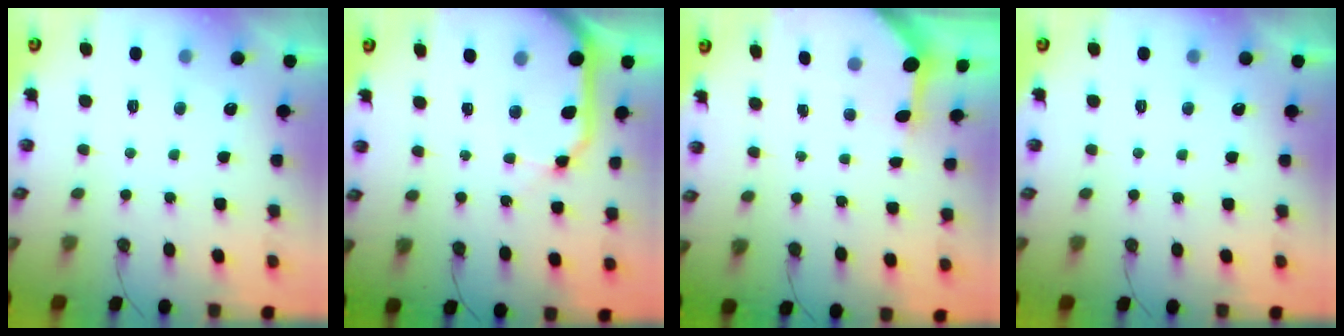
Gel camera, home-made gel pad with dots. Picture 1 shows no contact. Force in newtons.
{"total": 12.2, "press": 12.1, "slide": 1.6}
{"total": 3.4, "press": 3.4, "slide": 0.4}
{"total": 0.0}